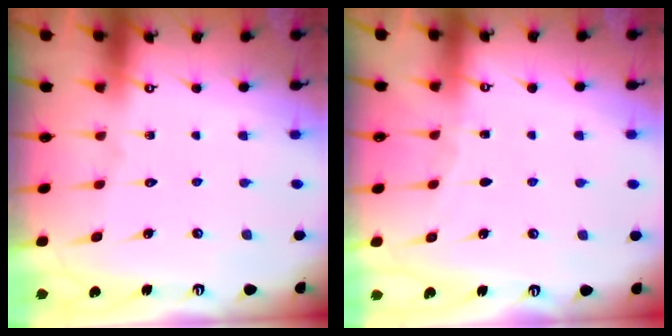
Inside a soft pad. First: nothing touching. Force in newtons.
{"total": 2.7, "press": 2.6, "slide": 0.3}